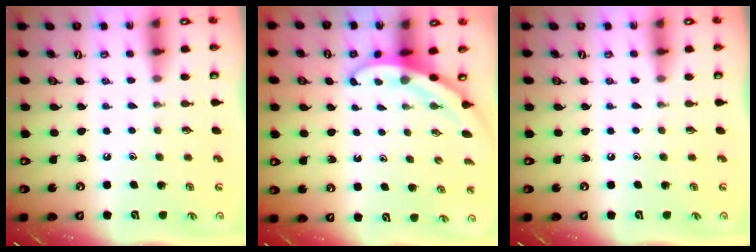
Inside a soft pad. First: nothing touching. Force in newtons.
{"total": 3.1, "press": 3.1, "slide": 0.2}
{"total": 0.0}